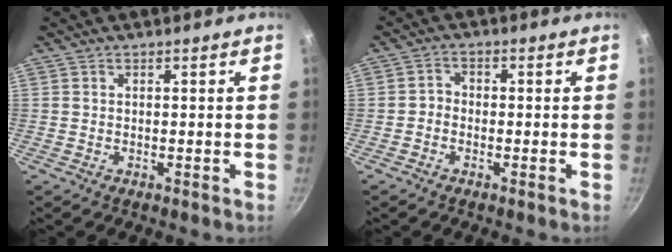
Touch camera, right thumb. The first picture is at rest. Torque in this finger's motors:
{"motor_torque": [-0.09, 0.00, 0.01, 0.23, 0.11]}